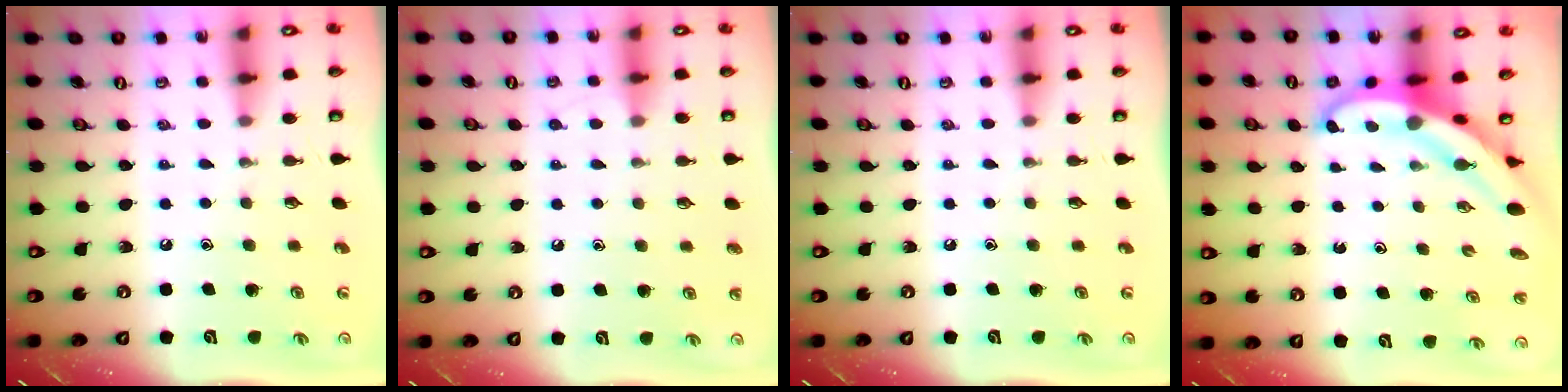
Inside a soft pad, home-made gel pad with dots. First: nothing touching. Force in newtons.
{"total": 2.4, "press": 2.4, "slide": 0.3}
{"total": 0.0}
{"total": 6.0, "press": 6.0, "slide": 0.2}